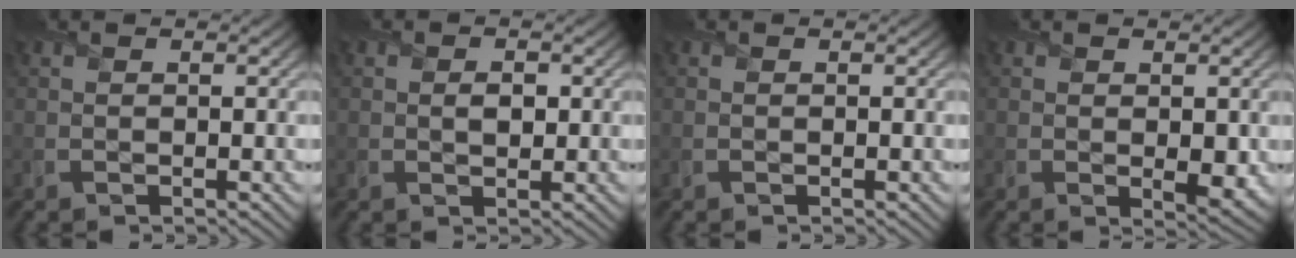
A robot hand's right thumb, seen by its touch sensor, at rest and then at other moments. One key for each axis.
{"total": 1.5, "fx": 0.1, "fy": 0.9, "fz": 1.3, "tx": -0.025, "ty": -0.002, "tz": -0.001}
{"total": 0.0}
{"total": 2.3, "fx": 0.0, "fy": 1.1, "fz": 2.0, "tx": -0.033, "ty": -0.010, "tz": 0.005}